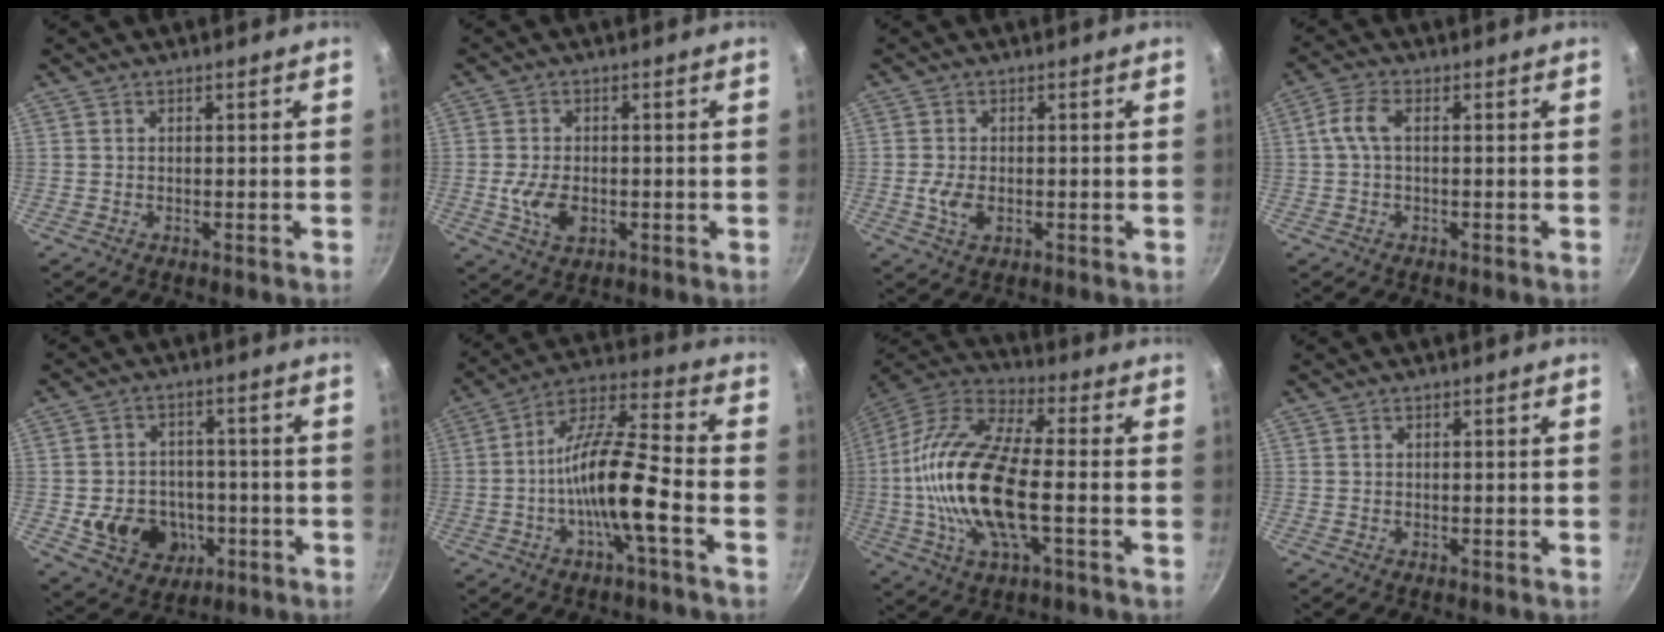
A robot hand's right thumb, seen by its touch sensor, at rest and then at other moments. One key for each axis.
{"total": 6.3, "fx": -1.1, "fy": 3.9, "fz": 4.8, "tx": -0.091, "ty": 0.002, "tz": -0.017}
{"total": 3.9, "fx": -0.6, "fy": 2.3, "fz": 3.1, "tx": -0.062, "ty": 0.000, "tz": -0.010}
{"total": 4.5, "fx": 0.5, "fy": 1.9, "fz": 4.1, "tx": -0.097, "ty": 0.015, "tz": 0.005}
{"total": 11.4, "fx": -2.9, "fy": 9.3, "fz": 5.9, "tx": -0.069, "ty": 0.023, "tz": -0.034}
{"total": 14.4, "fx": -4.4, "fy": 2.7, "fz": 13.4, "tx": -0.238, "ty": 0.046, "tz": -0.089}
{"total": 21.1, "fx": -2.5, "fy": 8.0, "fz": 19.4, "tx": -0.386, "ty": 0.026, "tz": -0.064}
{"total": 0.0}